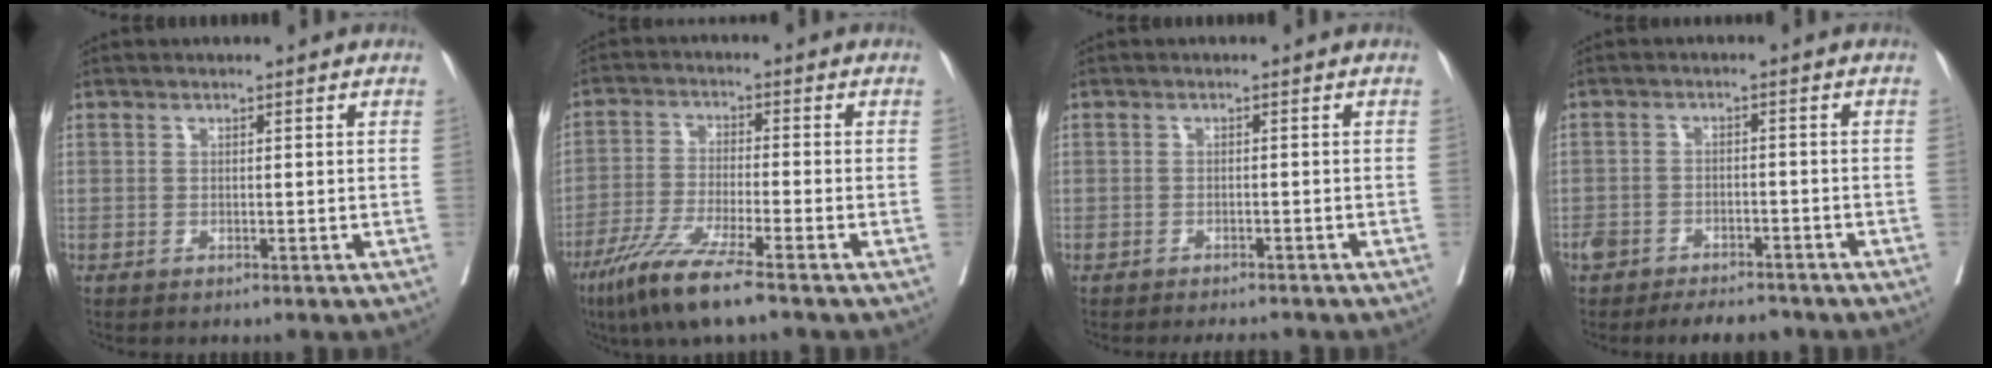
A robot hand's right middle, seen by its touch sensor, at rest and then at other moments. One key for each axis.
{"total": 9.2, "fx": -6.3, "fy": -0.1, "fz": 6.7, "tx": -0.135, "ty": -0.030, "tz": -0.122}
{"total": 4.4, "fx": -3.9, "fy": 1.2, "fz": 1.5, "tx": -0.015, "ty": -0.002, "tz": -0.053}
{"total": 8.2, "fx": -6.8, "fy": 3.3, "fz": 3.0, "tx": -0.050, "ty": 0.003, "tz": -0.100}